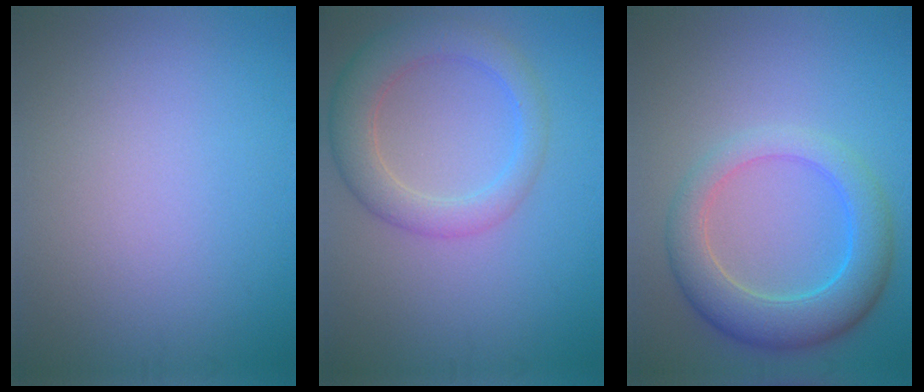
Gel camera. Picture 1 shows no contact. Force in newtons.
{"total": 4.9, "press": 4.9, "slide": 0.5}
{"total": 6.3, "press": 6.3, "slide": 0.4}